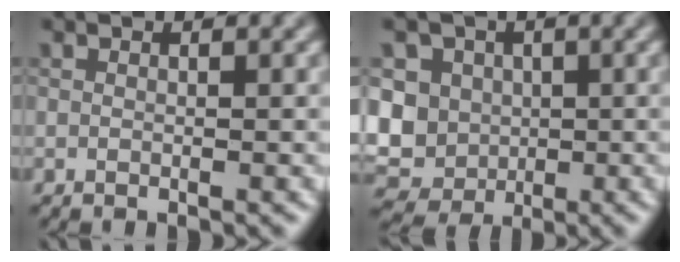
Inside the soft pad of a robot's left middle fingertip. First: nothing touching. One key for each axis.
{"total": 9.9, "fx": 0.4, "fy": 8.8, "fz": 4.5, "tx": -0.093, "ty": 0.025, "tz": -0.031}